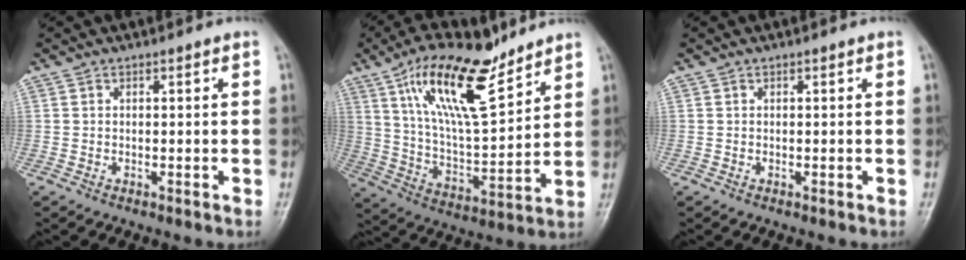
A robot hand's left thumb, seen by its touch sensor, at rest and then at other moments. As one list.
[{"total": 18.4, "force": [11.4, 6.3, 13.1], "torque": [-0.207, -0.052, 0.215]}, {"total": 0.0}]